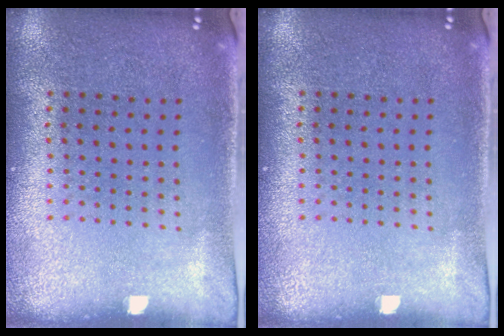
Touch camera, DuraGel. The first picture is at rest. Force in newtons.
{"total": 0.0}